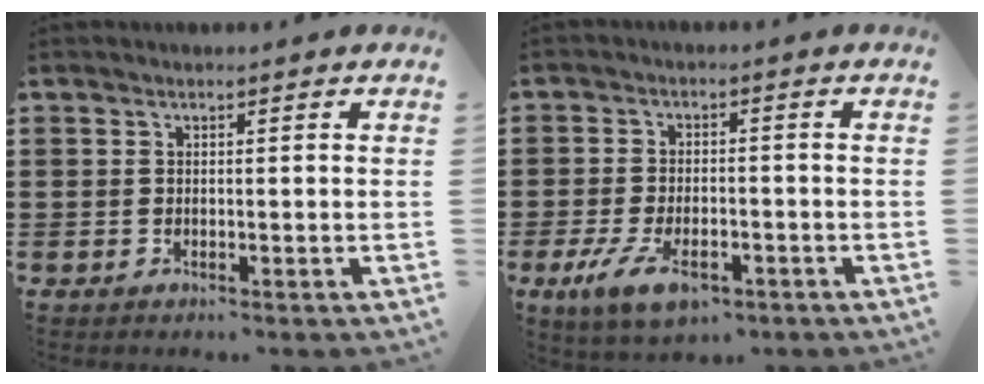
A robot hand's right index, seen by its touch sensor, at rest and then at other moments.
{"total": 6.5, "force": [-3.4, 2.8, 4.7], "torque": [-0.104, -0.002, -0.063]}